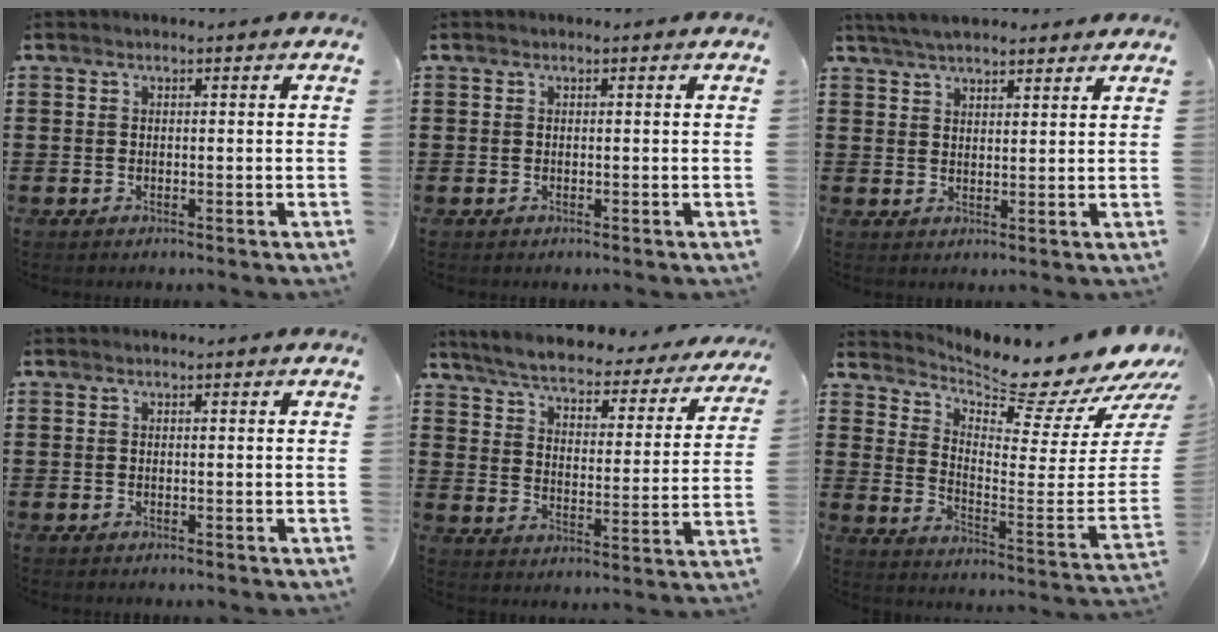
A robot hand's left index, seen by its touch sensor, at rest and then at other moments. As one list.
[{"total": 0.0}, {"total": 4.6, "force": [4.2, 1.3, 1.1], "torque": [-0.034, -0.002, 0.081]}, {"total": 0.0}, {"total": 5.1, "force": [4.7, 0.6, 1.9], "torque": [-0.061, -0.033, 0.076]}, {"total": 8.1, "force": [7.5, 1.1, 2.8], "torque": [-0.052, -0.085, 0.116]}]